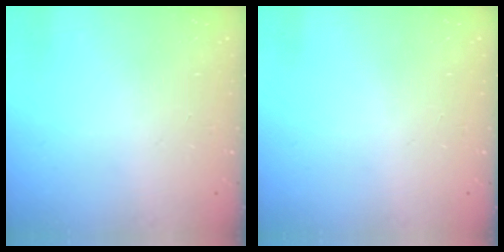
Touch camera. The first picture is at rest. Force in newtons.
{"total": 0.0}